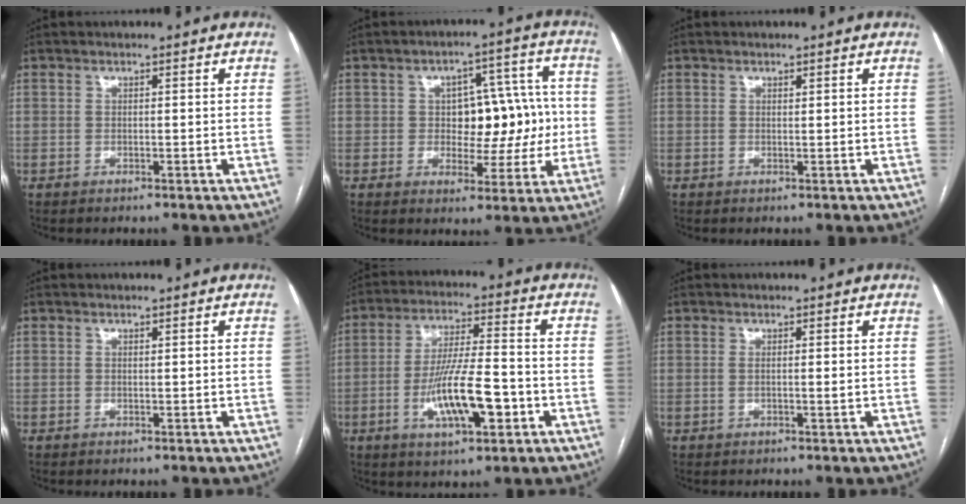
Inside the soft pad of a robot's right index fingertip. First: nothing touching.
{"total": 10.6, "force": [-0.1, 6.4, 8.5], "torque": [-0.097, 0.040, 0.011]}
{"total": 0.0}
{"total": 0.0}
{"total": 12.1, "force": [-3.6, 2.6, 11.3], "torque": [-0.213, -0.002, -0.058]}
{"total": 1.0, "force": [0.1, 0.0, 1.0], "torque": [-0.024, -0.001, 0.002]}